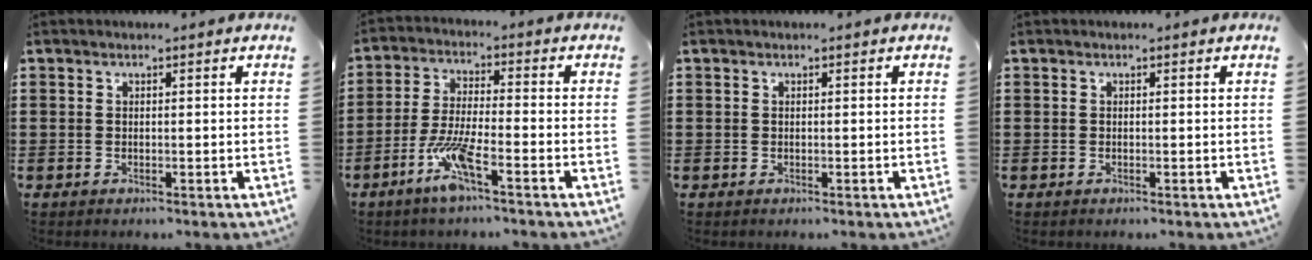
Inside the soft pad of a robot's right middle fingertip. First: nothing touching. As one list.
[{"total": 7.5, "force": [-4.2, 1.2, 6.1], "torque": [-0.138, -0.010, -0.080]}, {"total": 0.0}, {"total": 0.0}]